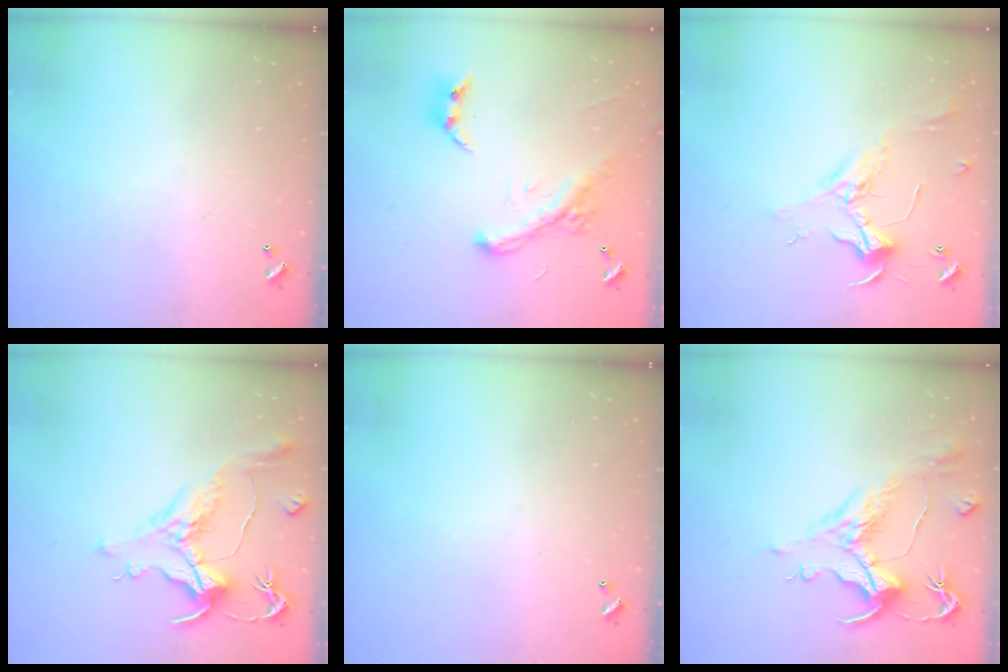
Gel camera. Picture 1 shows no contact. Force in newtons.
{"total": 2.2, "press": 2.2, "slide": 0.1}
{"total": 2.3, "press": 2.2, "slide": 0.7}
{"total": 1.1, "press": 0.2, "slide": 1.1}
{"total": 0.0}
{"total": 1.5, "press": 0.5, "slide": 1.4}